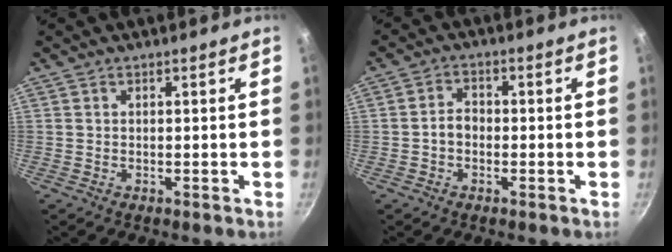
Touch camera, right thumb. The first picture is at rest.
{"total": 3.3, "force": [-0.8, 2.4, 2.0], "torque": [-0.023, 0.018, -0.019]}